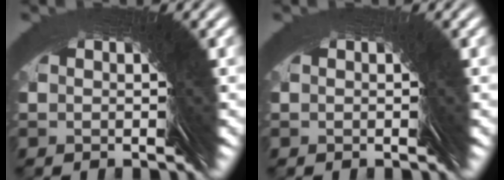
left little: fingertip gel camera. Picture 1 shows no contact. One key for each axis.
{"total": 0.6, "fx": 0.3, "fy": -0.2, "fz": -0.5, "tx": 0.010, "ty": 0.003, "tz": 0.003}